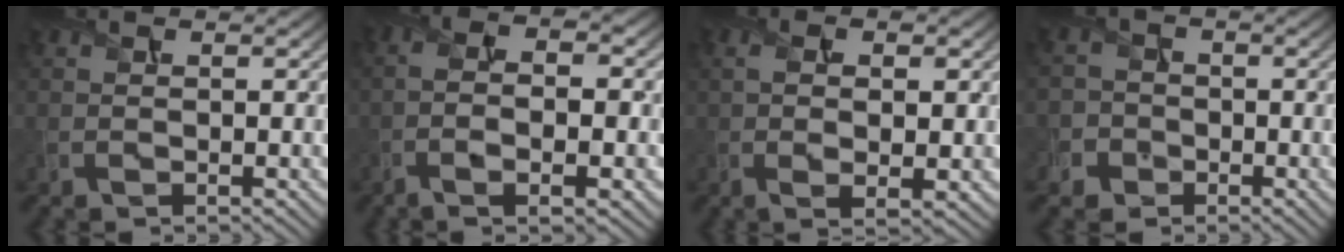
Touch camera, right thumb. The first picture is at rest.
{"total": 6.5, "force": [-1.9, 2.1, 5.9], "torque": [-0.119, -0.009, -0.025]}
{"total": 5.1, "force": [0.3, 2.4, 4.5], "torque": [-0.084, -0.006, 0.010]}
{"total": 4.2, "force": [-1.7, 3.9, 0.5], "torque": [-0.012, 0.003, -0.055]}